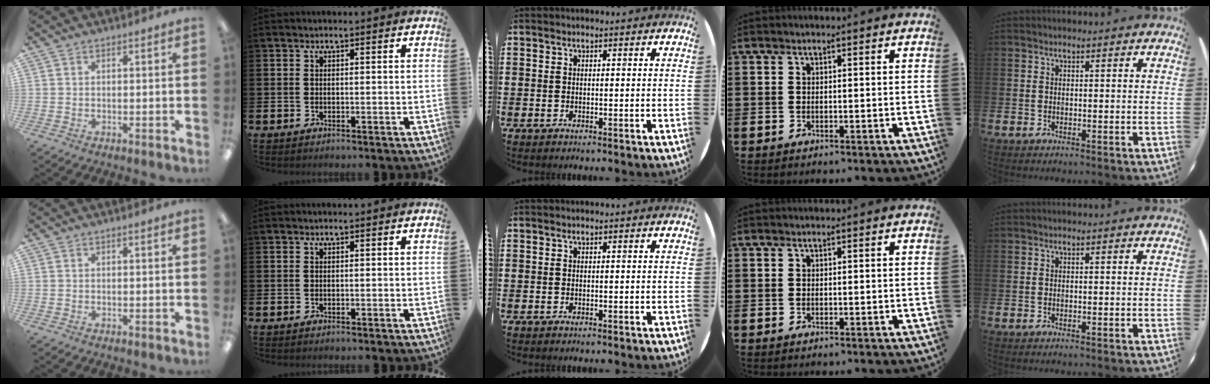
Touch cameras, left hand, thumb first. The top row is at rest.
{}